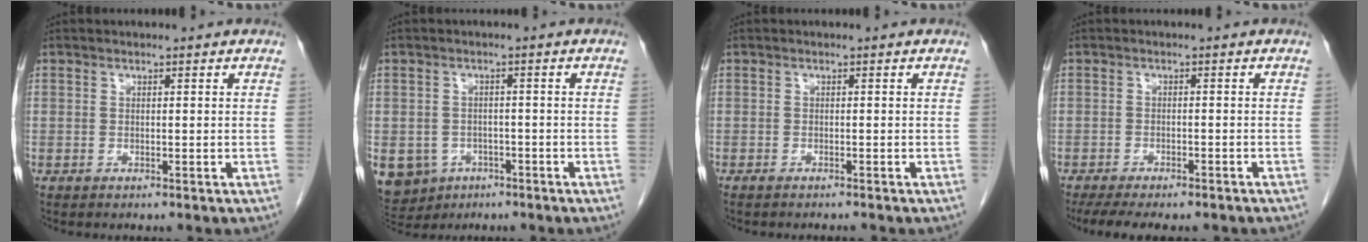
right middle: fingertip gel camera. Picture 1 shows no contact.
{"total": 10.1, "force": [-5.1, 8.3, 2.9], "torque": [-0.084, 0.000, -0.067]}
{"total": 1.9, "force": [-1.8, 0.1, 0.8], "torque": [-0.011, -0.002, -0.024]}
{"total": 11.4, "force": [-9.3, 3.2, 5.8], "torque": [-0.091, -0.008, -0.123]}